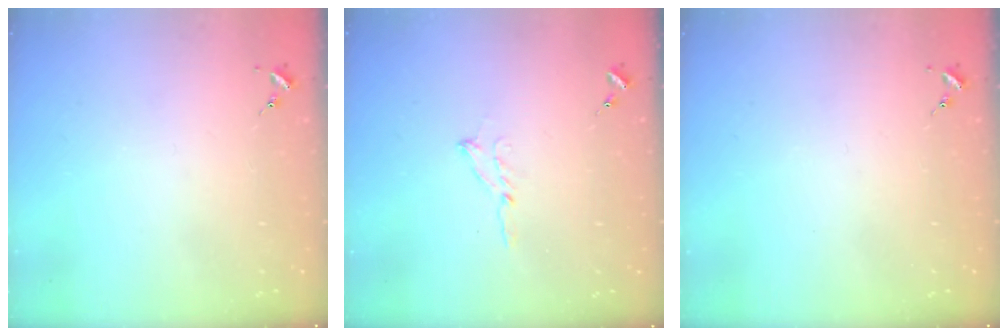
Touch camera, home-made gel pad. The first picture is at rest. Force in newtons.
{"total": 6.0, "press": 6.0, "slide": 0.7}
{"total": 0.0}